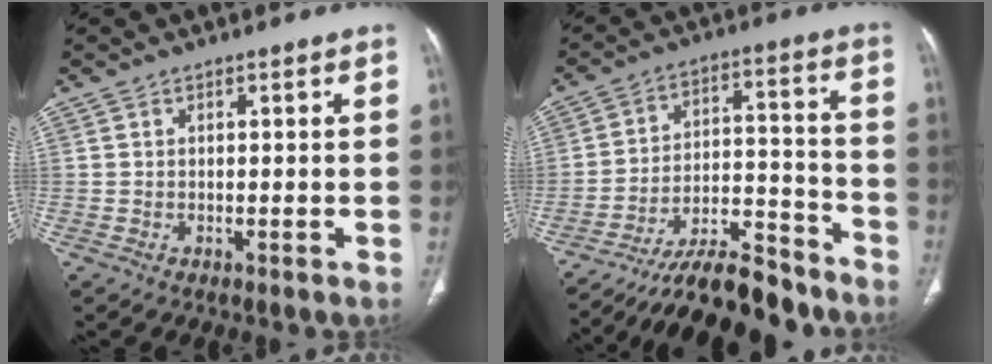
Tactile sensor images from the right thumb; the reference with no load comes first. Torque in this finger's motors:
{"motor_torque": [4.65, 0.36, 0.84, -1.93, 0.06]}